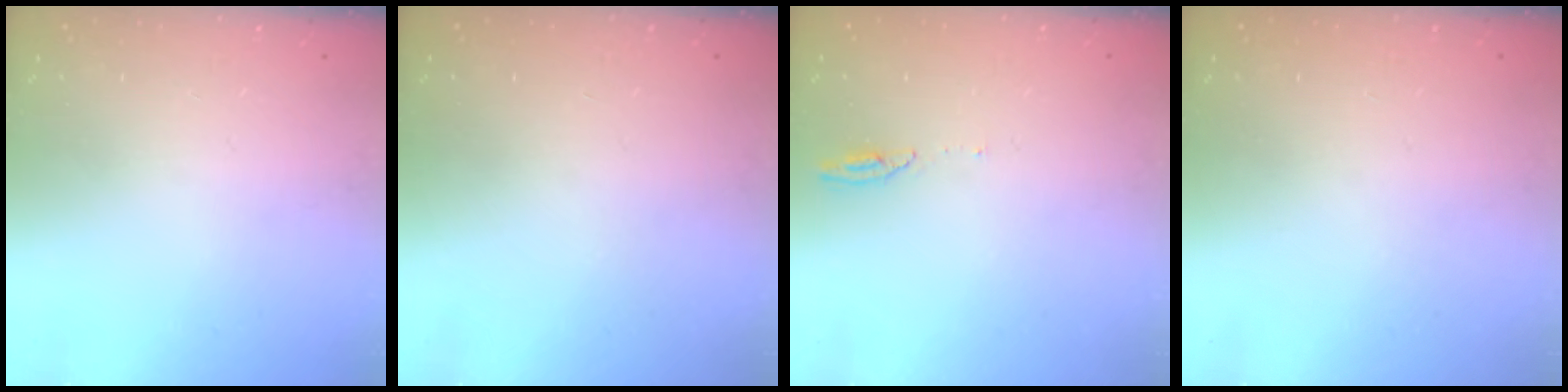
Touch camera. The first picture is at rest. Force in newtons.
{"total": 0.0}
{"total": 3.5, "press": 3.5, "slide": 0.3}
{"total": 0.0}